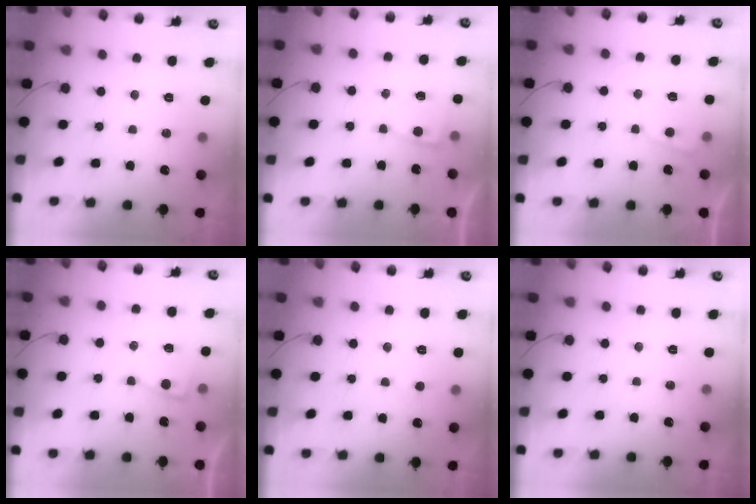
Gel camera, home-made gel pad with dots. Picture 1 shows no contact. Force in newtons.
{"total": 2.4, "press": 2.4, "slide": 0.4}
{"total": 2.3, "press": 2.3, "slide": 0.2}
{"total": 2.9, "press": 2.9, "slide": 0.3}
{"total": 3.0, "press": 3.0, "slide": 0.2}
{"total": 0.0}